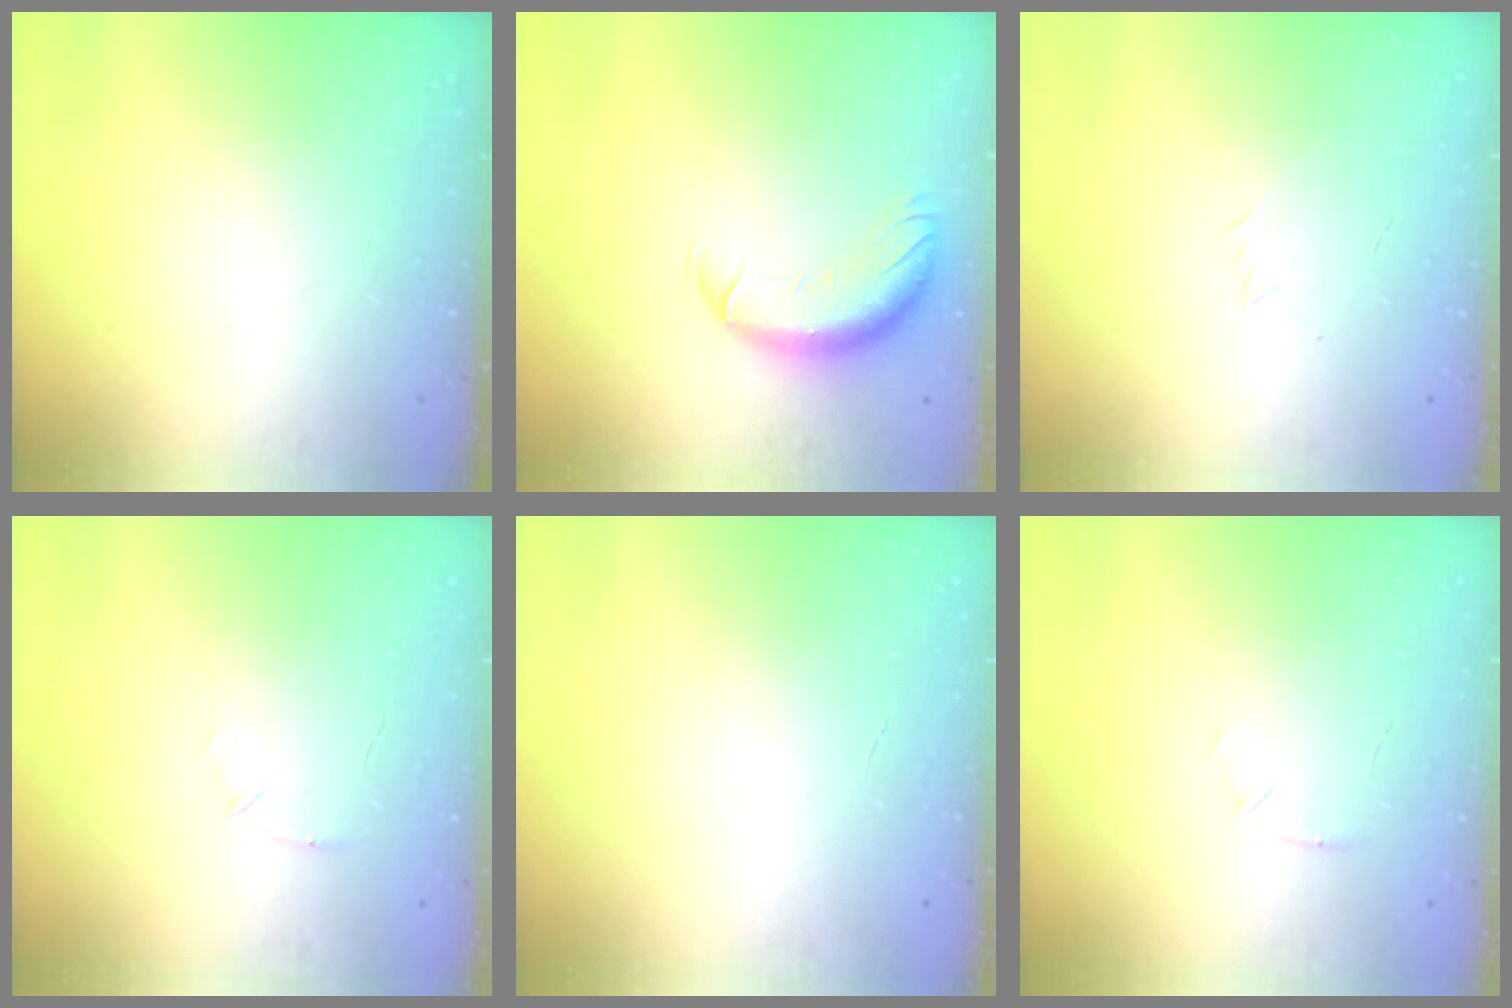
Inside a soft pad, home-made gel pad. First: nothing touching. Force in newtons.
{"total": 13.7, "press": 13.3, "slide": 3.4}
{"total": 2.7, "press": 2.6, "slide": 0.7}
{"total": 4.6, "press": 4.4, "slide": 1.2}
{"total": 1.8, "press": 1.7, "slide": 0.5}
{"total": 4.1, "press": 3.9, "slide": 1.2}